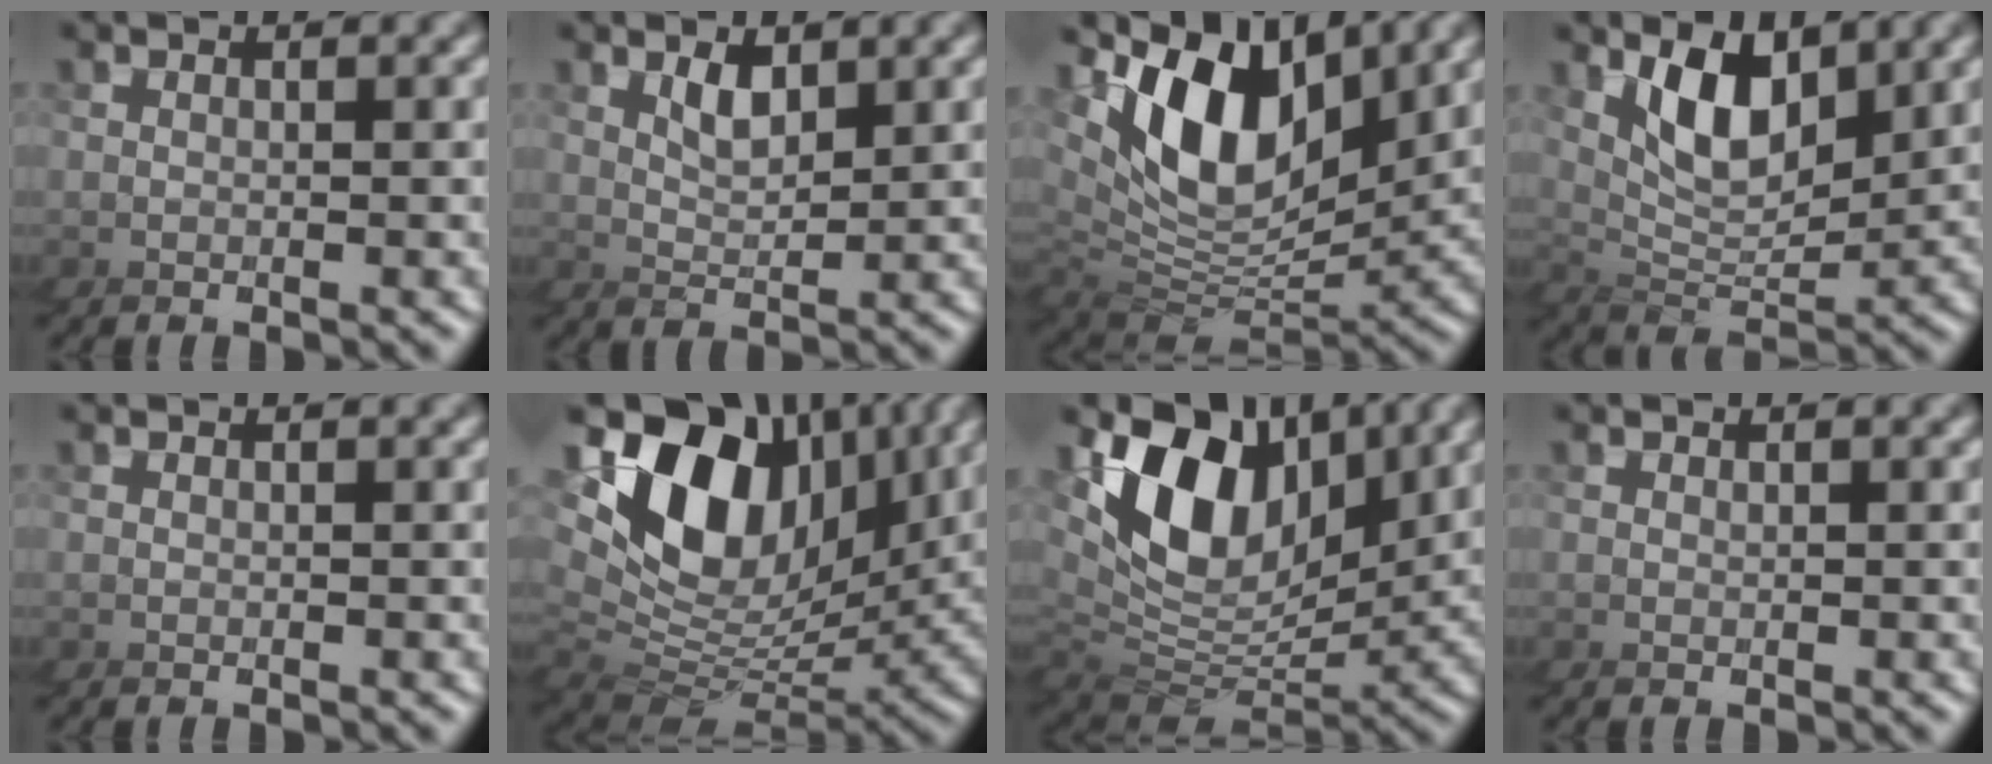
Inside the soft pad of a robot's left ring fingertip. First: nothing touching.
{"total": 4.0, "force": [3.3, -0.6, -2.2], "torque": [-0.003, 0.013, 0.043]}
{"total": 6.4, "force": [3.0, 4.0, 4.0], "torque": [-0.106, 0.007, 0.041]}
{"total": 4.0, "force": [3.9, 0.8, 0.1], "torque": [-0.055, 0.015, 0.054]}
{"total": 0.0}
{"total": 10.0, "force": [4.0, 6.6, 6.4], "torque": [-0.118, 0.025, 0.043]}
{"total": 7.4, "force": [3.4, 5.2, 4.1], "torque": [-0.099, 0.015, 0.037]}
{"total": 0.0}